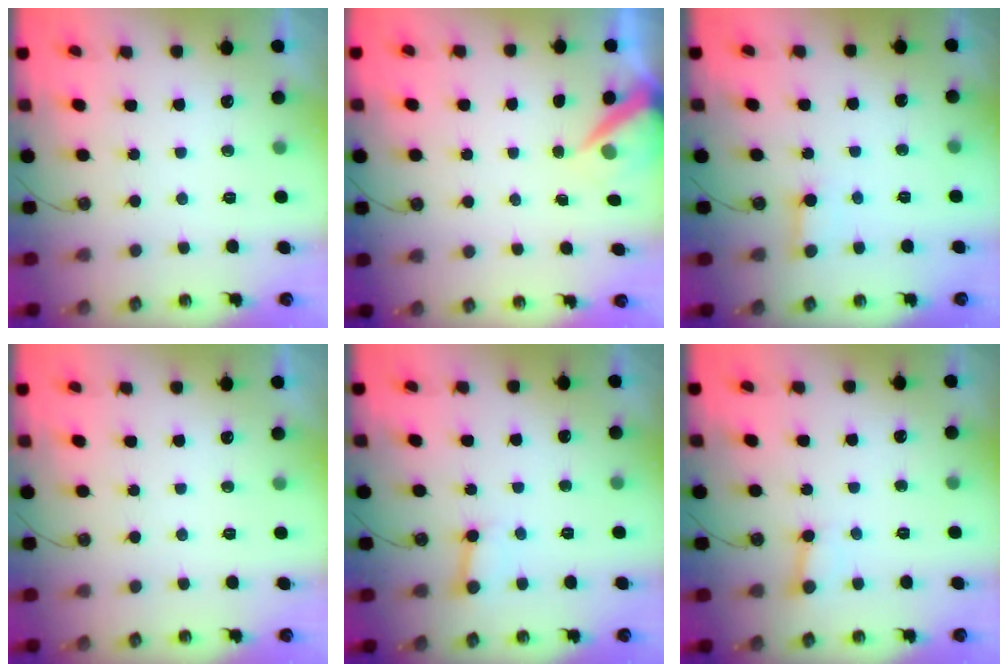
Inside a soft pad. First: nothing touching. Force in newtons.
{"total": 6.4, "press": 6.4, "slide": 0.6}
{"total": 3.1, "press": 3.1, "slide": 0.2}
{"total": 0.0}
{"total": 2.8, "press": 2.8, "slide": 0.5}
{"total": 2.7, "press": 2.7, "slide": 0.1}